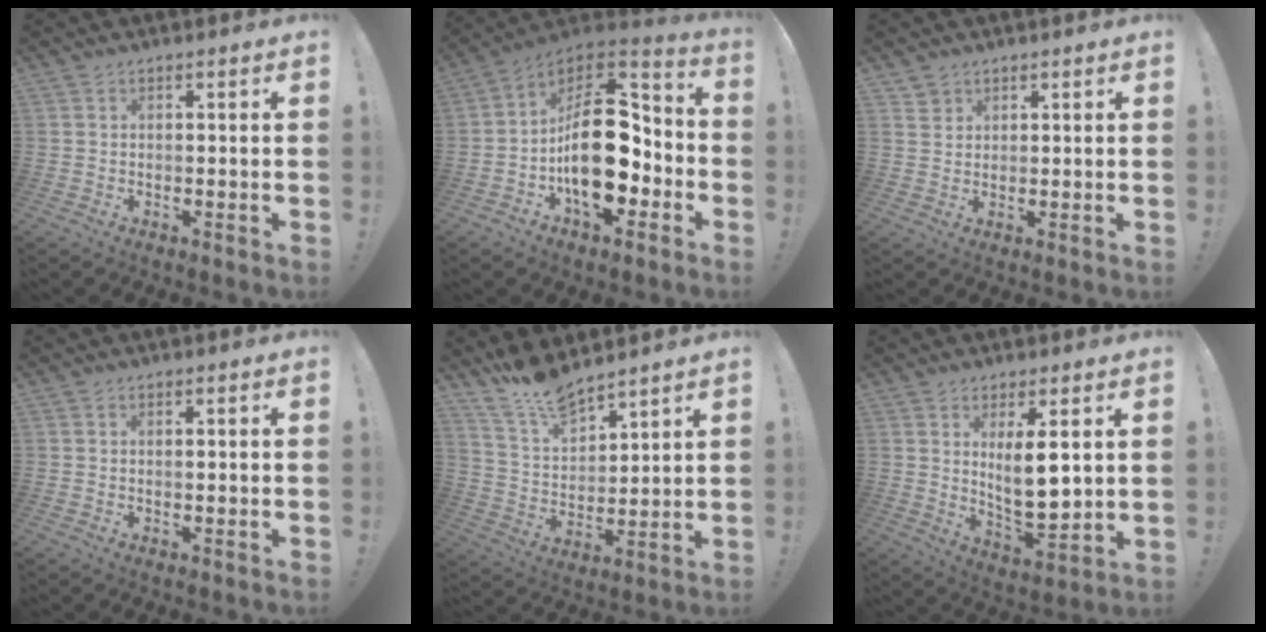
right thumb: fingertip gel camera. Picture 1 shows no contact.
{"total": 22.9, "force": [-3.3, 13.1, 18.5], "torque": [-0.302, 0.023, -0.045]}
{"total": 2.7, "force": [1.8, 2.0, 0.1], "torque": [0.006, -0.013, 0.033]}
{"total": 0.6, "force": [0.2, -0.2, 0.5], "torque": [-0.003, -0.002, 0.002]}
{"total": 11.5, "force": [10.8, 2.7, 3.0], "torque": [-0.070, -0.082, 0.201]}
{"total": 14.0, "force": [3.8, 4.6, 12.7], "torque": [-0.215, -0.028, 0.054]}